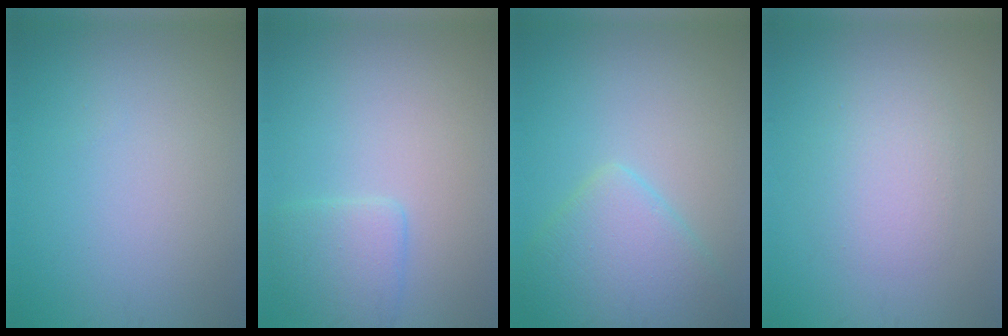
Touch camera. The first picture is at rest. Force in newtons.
{"total": 2.7, "press": 2.7, "slide": 0.2}
{"total": 5.4, "press": 5.4, "slide": 0.3}
{"total": 2.8, "press": 2.8, "slide": 0.2}